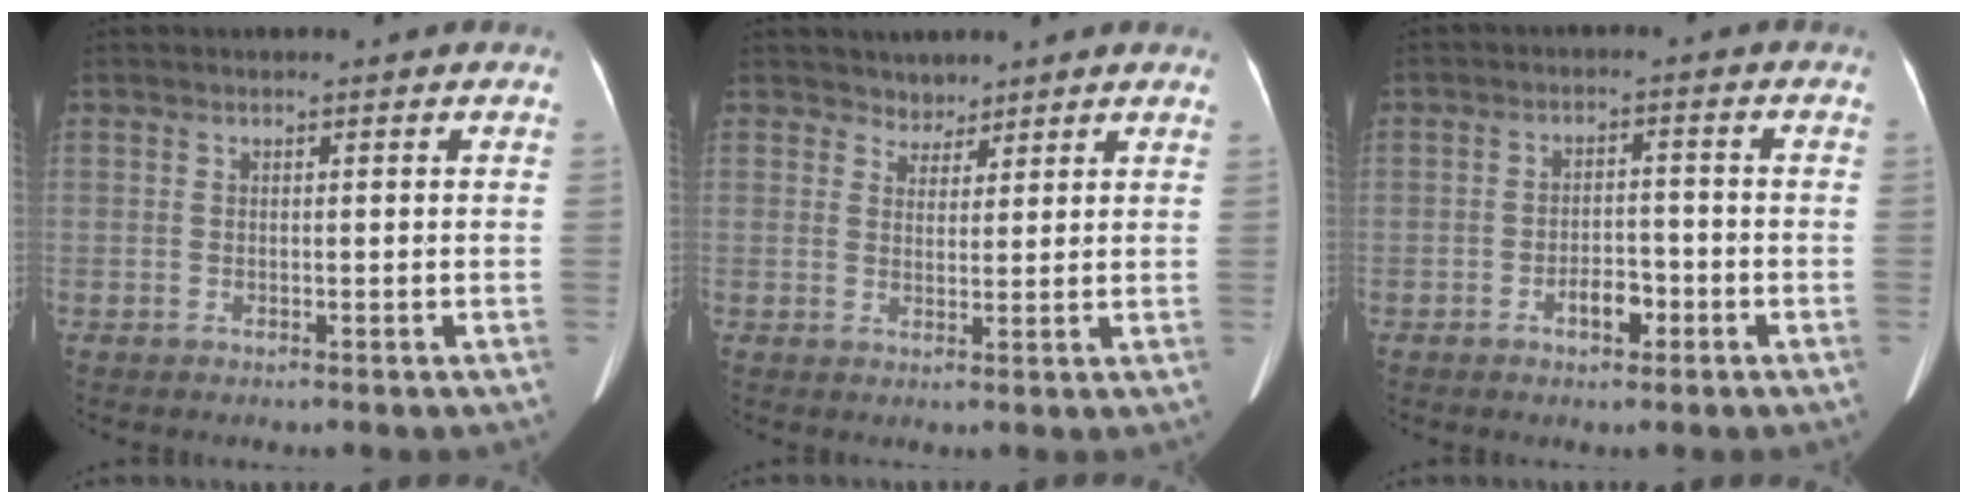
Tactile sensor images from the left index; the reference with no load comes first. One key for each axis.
{"total": 2.3, "fx": 2.0, "fy": 1.1, "fz": -0.4, "tx": 0.009, "ty": 0.001, "tz": 0.028}
{"total": 3.8, "fx": -2.0, "fy": 1.9, "fz": 2.6, "tx": -0.045, "ty": 0.006, "tz": -0.030}